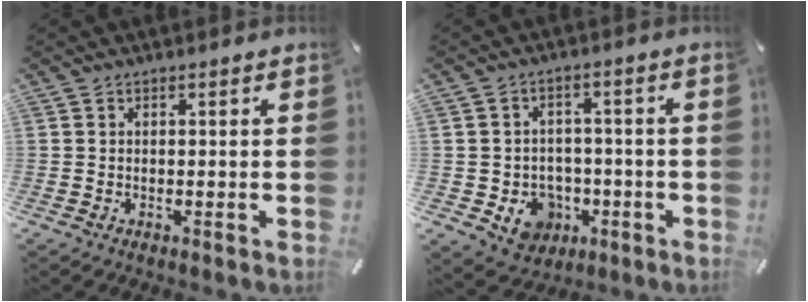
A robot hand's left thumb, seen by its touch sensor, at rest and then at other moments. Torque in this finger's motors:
{"motor_torque": [0.00, 0.05, 0.24, 0.24, 0.00]}